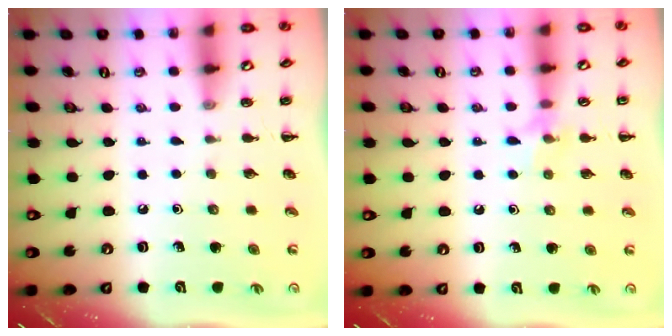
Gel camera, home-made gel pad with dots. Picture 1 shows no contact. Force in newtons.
{"total": 6.7, "press": 6.5, "slide": 1.2}